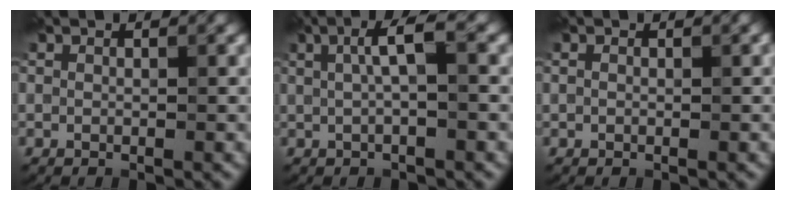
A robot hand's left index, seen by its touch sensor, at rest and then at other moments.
{"total": 3.2, "force": [0.6, 0.6, 3.1], "torque": [-0.054, 0.010, 0.008]}
{"total": 0.6, "force": [0.1, 0.5, 0.3], "torque": [-0.006, 0.000, 0.002]}